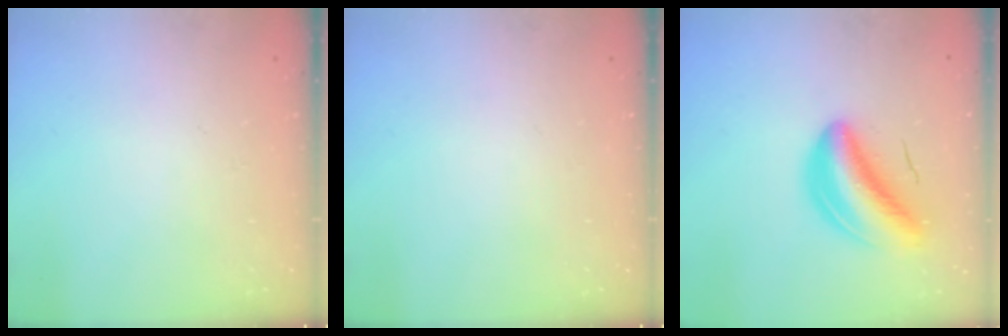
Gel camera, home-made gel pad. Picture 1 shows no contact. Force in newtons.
{"total": 0.0}
{"total": 8.7, "press": 8.4, "slide": 2.4}